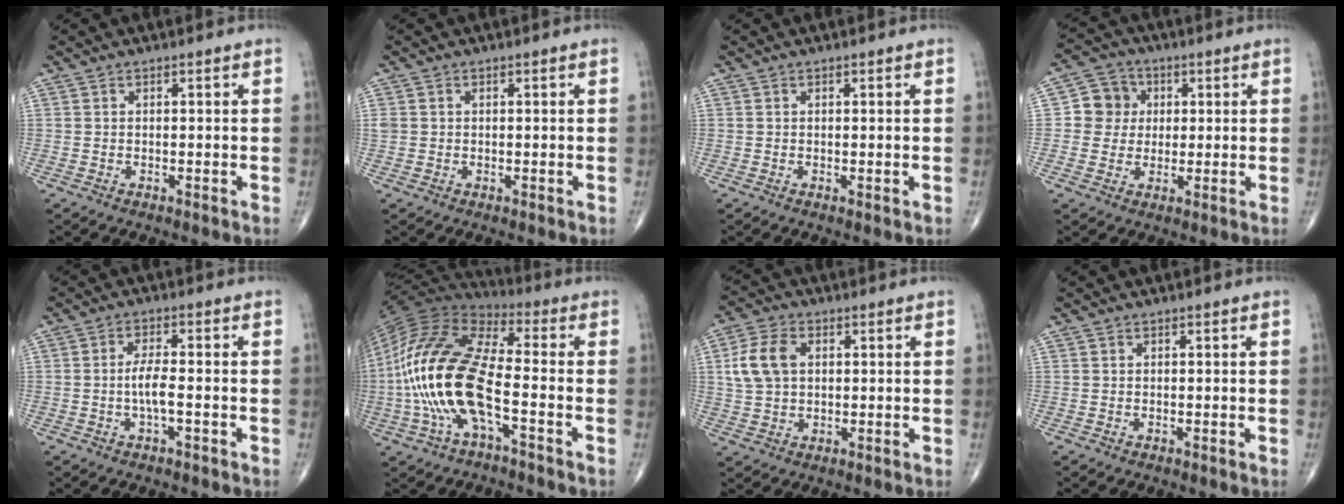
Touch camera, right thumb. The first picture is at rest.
{"total": 1.7, "force": [0.2, 1.5, 0.7], "torque": [-0.017, 0.007, 0.009]}
{"total": 0.0}
{"total": 7.0, "force": [0.9, 6.7, 1.9], "torque": [0.006, 0.007, 0.005]}
{"total": 3.9, "force": [-0.9, 1.0, 3.7], "torque": [-0.080, 0.009, -0.019]}
{"total": 20.5, "force": [-4.5, 7.8, 18.5], "torque": [-0.397, 0.029, -0.087]}
{"total": 8.2, "force": [1.7, 5.6, 5.8], "torque": [-0.115, 0.008, 0.033]}
{"total": 0.0}